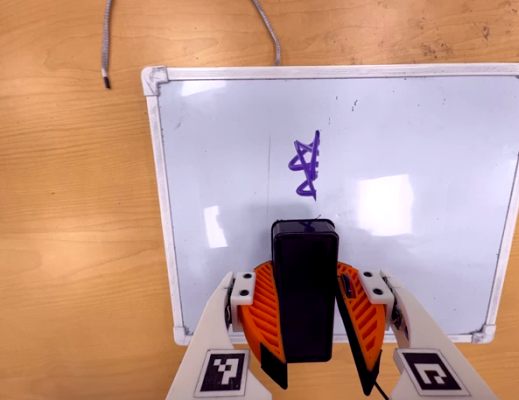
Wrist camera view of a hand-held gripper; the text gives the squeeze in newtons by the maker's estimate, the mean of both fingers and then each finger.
{"total": 9.2, "left": 9.3, "right": 9.0}